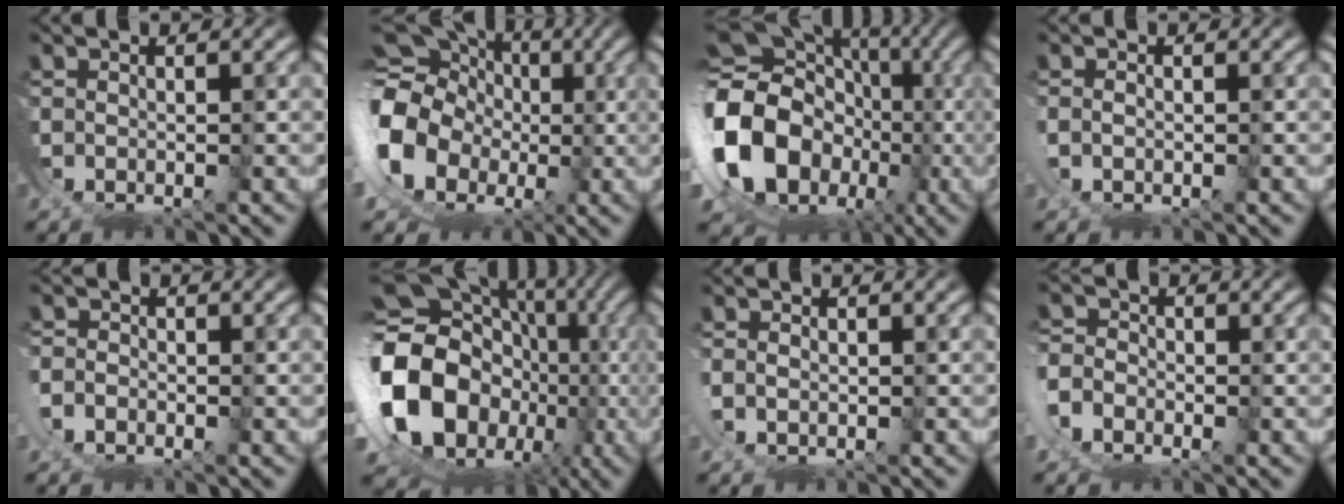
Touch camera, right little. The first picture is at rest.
{"total": 12.7, "force": [1.7, 11.7, 4.7], "torque": [-0.144, -0.027, 0.024]}
{"total": 15.9, "force": [-0.6, 13.8, 8.0], "torque": [-0.195, -0.053, -0.003]}
{"total": 0.5, "force": [0.2, 0.4, 0.2], "torque": [-0.008, -0.003, 0.003]}
{"total": 2.5, "force": [-1.3, 2.2, -0.1], "torque": [-0.010, -0.014, -0.021]}
{"total": 16.1, "force": [-0.1, 12.9, 9.7], "torque": [-0.210, -0.033, 0.004]}
{"total": 0.7, "force": [0.7, 0.2, -0.2], "torque": [-0.005, -0.002, 0.012]}
{"total": 4.3, "force": [-2.0, 3.9, 0.3], "torque": [-0.033, -0.017, -0.036]}